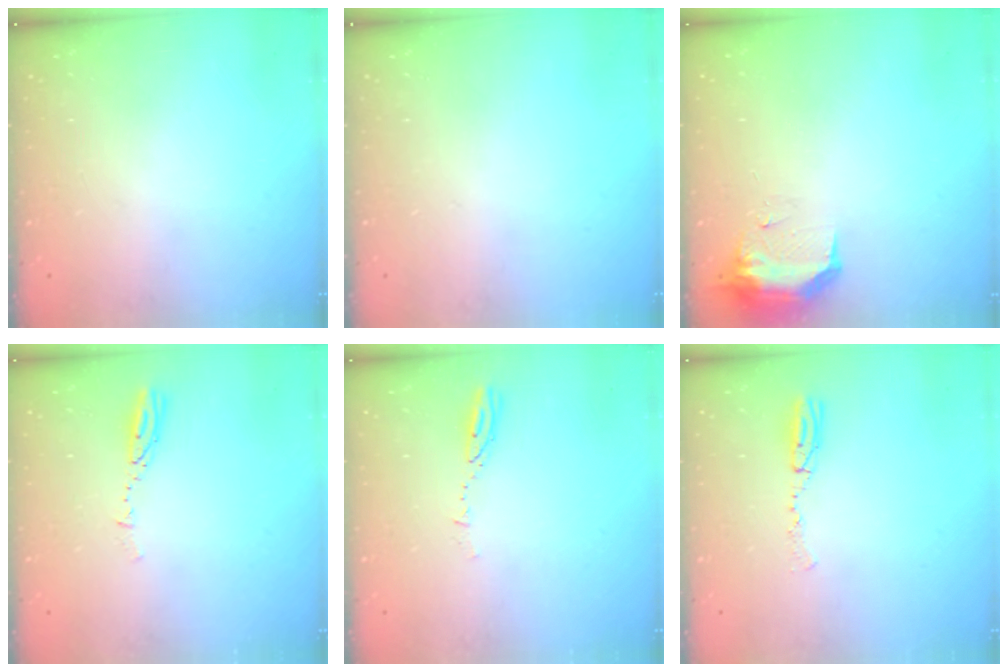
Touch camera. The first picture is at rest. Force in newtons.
{"total": 0.0}
{"total": 9.9, "press": 9.1, "slide": 3.9}
{"total": 3.6, "press": 3.6, "slide": 0.5}
{"total": 2.9, "press": 2.9, "slide": 0.3}
{"total": 4.6, "press": 4.0, "slide": 2.1}